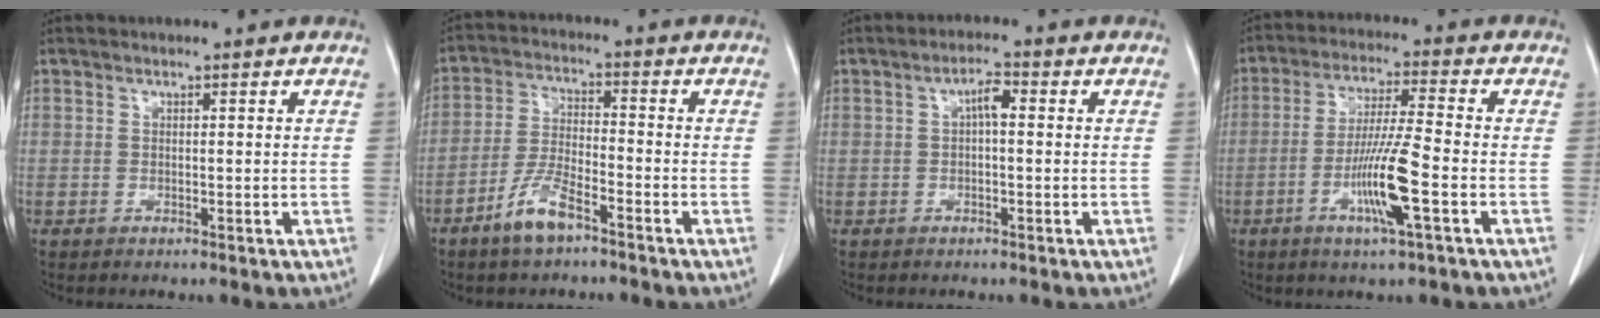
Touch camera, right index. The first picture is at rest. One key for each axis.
{"total": 6.7, "fx": -4.6, "fy": 1.6, "fz": 4.7, "tx": -0.103, "ty": -0.004, "tz": -0.090}
{"total": 2.8, "fx": 0.3, "fy": 0.9, "fz": 2.6, "tx": -0.049, "ty": 0.011, "tz": 0.004}
{"total": 9.7, "fx": -3.2, "fy": -0.3, "fz": 9.1, "tx": -0.175, "ty": -0.012, "tz": -0.060}